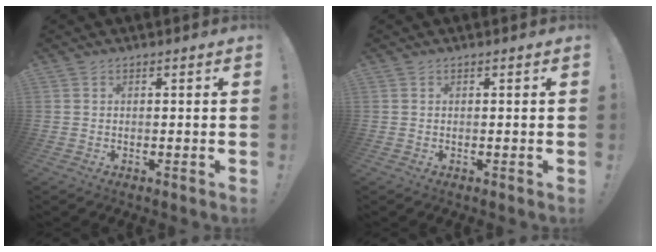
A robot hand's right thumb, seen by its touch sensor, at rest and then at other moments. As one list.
[{"total": 0.0}]